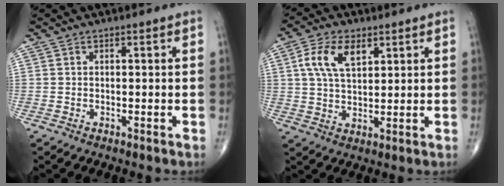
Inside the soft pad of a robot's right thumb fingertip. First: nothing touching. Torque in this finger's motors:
{"motor_torque": [0.10, 0.10, 0.20, 0.06, 0.31]}